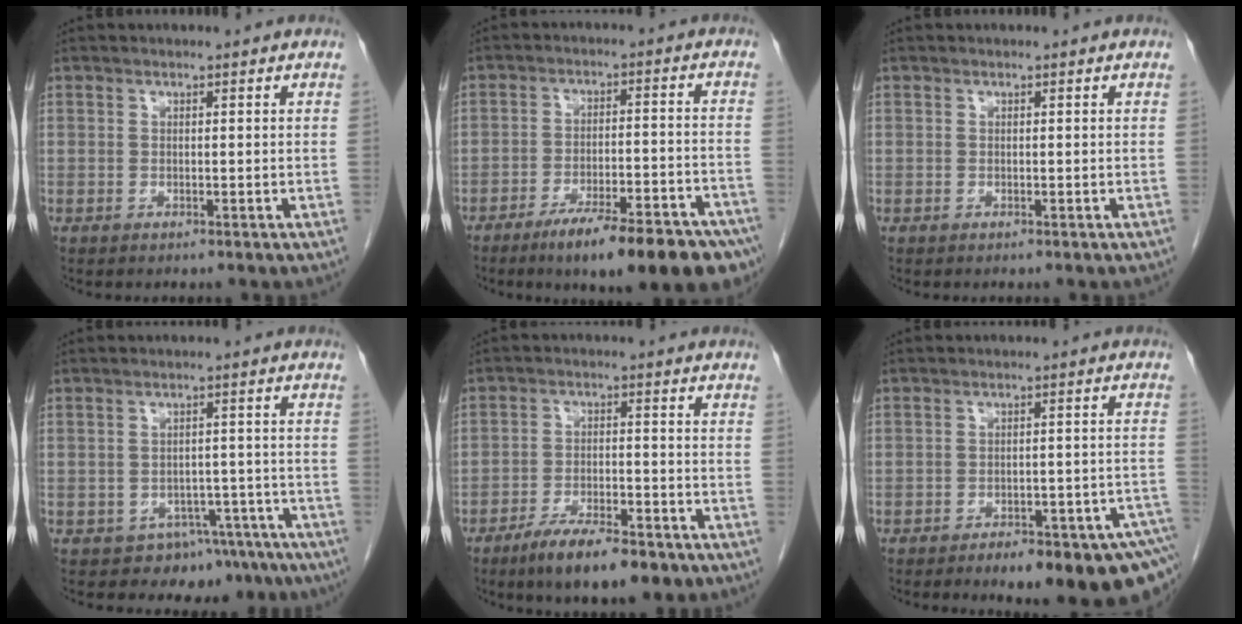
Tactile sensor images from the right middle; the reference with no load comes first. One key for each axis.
{"total": 18.1, "fx": -13.1, "fy": 3.1, "fz": 12.0, "tx": -0.107, "ty": 0.012, "tz": -0.191}
{"total": 0.0}
{"total": 9.8, "fx": -7.8, "fy": 5.8, "fz": 1.7, "tx": 0.001, "ty": 0.030, "tz": -0.090}
{"total": 10.3, "fx": -7.3, "fy": 2.9, "fz": 6.7, "tx": -0.105, "ty": -0.009, "tz": -0.118}
{"total": 14.8, "fx": -10.9, "fy": 3.4, "fz": 9.5, "tx": -0.070, "ty": 0.026, "tz": -0.137}